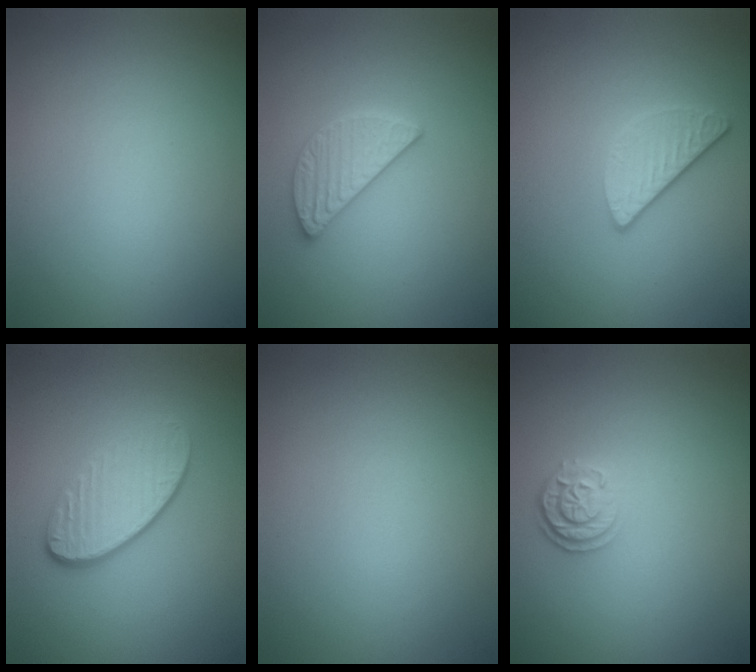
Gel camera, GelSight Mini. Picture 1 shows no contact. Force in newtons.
{"total": 2.9, "press": 2.6, "slide": 1.1}
{"total": 2.5, "press": 2.3, "slide": 1.0}
{"total": 4.2, "press": 2.9, "slide": 3.0}
{"total": 0.0}
{"total": 2.4, "press": 2.1, "slide": 1.2}